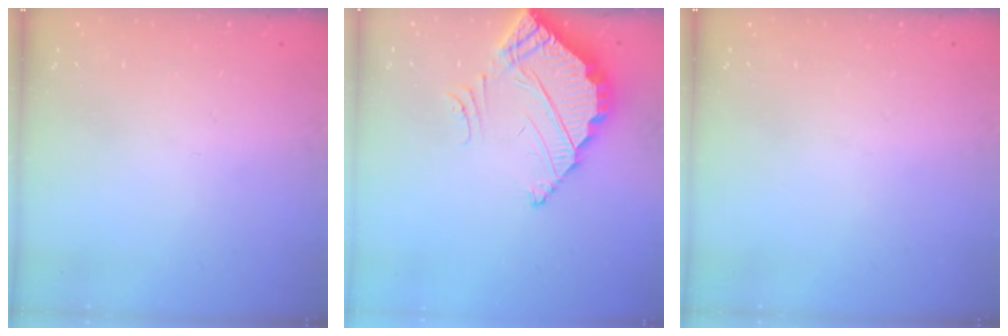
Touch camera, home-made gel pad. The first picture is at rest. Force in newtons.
{"total": 3.8, "press": 3.8, "slide": 0.2}
{"total": 0.0}